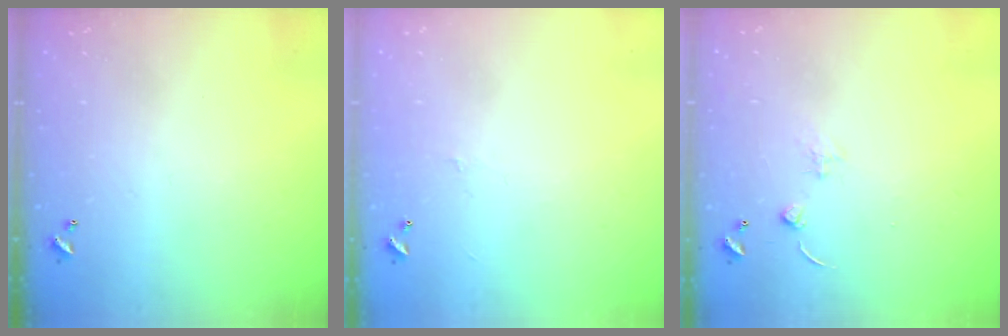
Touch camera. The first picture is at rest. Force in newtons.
{"total": 0.8, "press": 0.7, "slide": 0.5}
{"total": 0.9, "press": 0.9, "slide": 0.3}